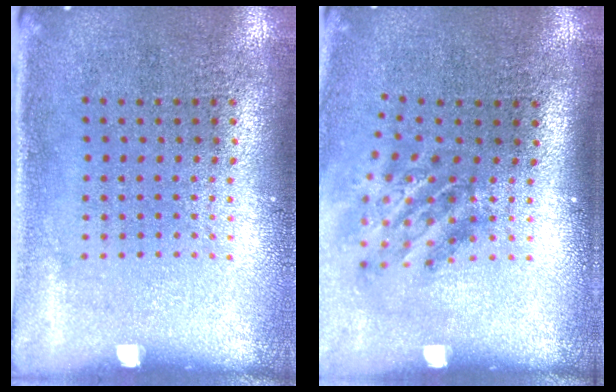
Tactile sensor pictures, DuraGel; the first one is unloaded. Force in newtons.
{"total": 1.9, "press": 1.2, "slide": 1.4}